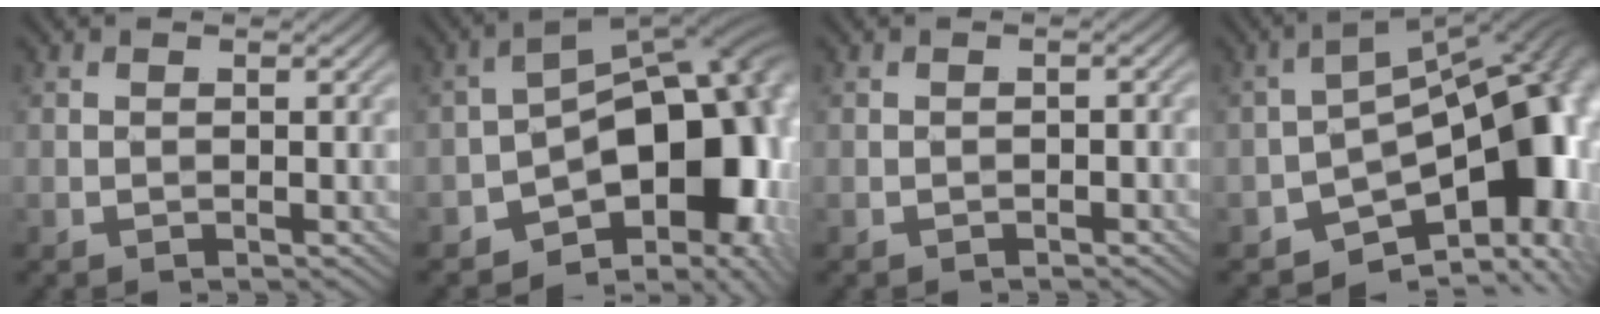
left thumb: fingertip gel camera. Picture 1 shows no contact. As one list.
[{"total": 17.1, "force": [-6.2, 10.1, 12.3], "torque": [-0.134, -0.013, -0.087]}, {"total": 0.8, "force": [-0.5, 0.4, 0.5], "torque": [-0.004, 0.001, -0.008]}, {"total": 14.1, "force": [-6.1, 7.3, 10.5], "torque": [-0.128, -0.013, -0.108]}]